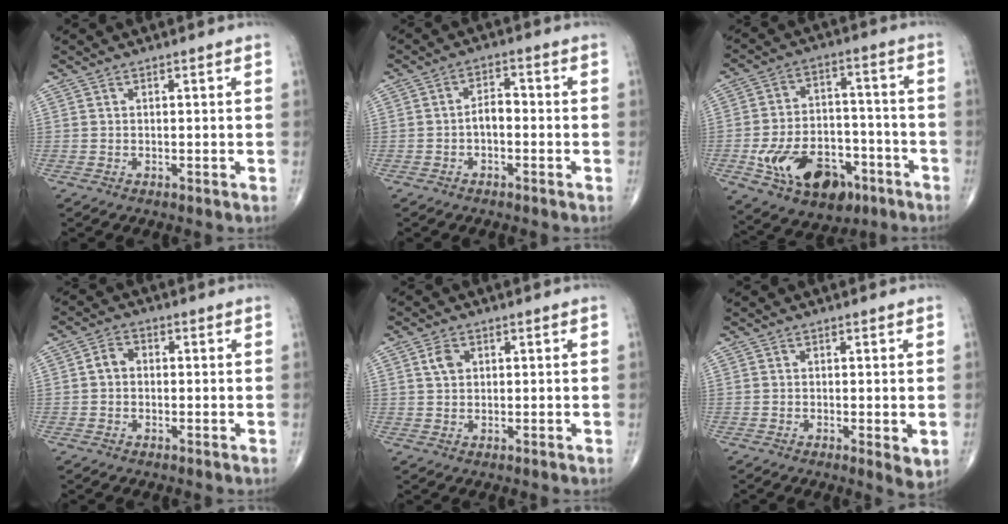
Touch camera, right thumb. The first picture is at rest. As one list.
[{"total": 3.4, "force": [-1.0, 1.9, 2.7], "torque": [-0.034, 0.020, -0.023]}, {"total": 17.1, "force": [-7.6, 10.6, 11.0], "torque": [-0.161, 0.046, -0.111]}, {"total": 3.1, "force": [-0.1, 2.5, 1.8], "torque": [-0.023, 0.015, -0.010]}, {"total": 2.9, "force": [1.0, 2.1, 1.8], "torque": [-0.027, 0.001, 0.019]}, {"total": 2.9, "force": [-0.4, 0.7, 2.7], "torque": [-0.043, -0.012, -0.010]}]